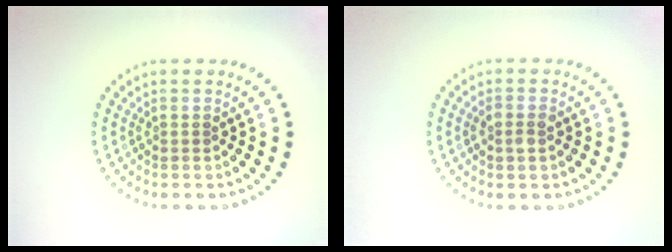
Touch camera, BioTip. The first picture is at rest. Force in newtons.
{"total": 1.3, "press": 1.3, "slide": 0.4}